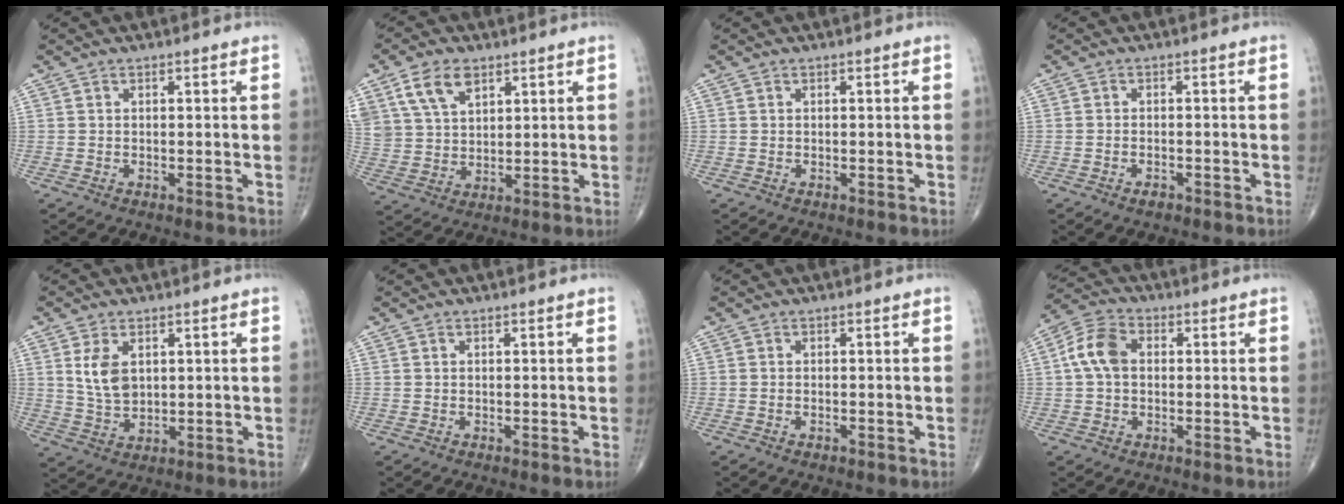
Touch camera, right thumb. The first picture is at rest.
{"total": 9.5, "force": [5.1, 5.8, 5.4], "torque": [-0.092, -0.012, 0.106]}
{"total": 0.0}
{"total": 1.7, "force": [-1.1, 0.8, 0.9], "torque": [-0.017, 0.005, -0.019]}
{"total": 6.7, "force": [2.0, 4.2, 4.9], "torque": [-0.080, -0.010, 0.048]}
{"total": 0.0}
{"total": 0.7, "force": [-0.4, 0.4, 0.5], "torque": [-0.011, 0.006, -0.005]}
{"total": 7.8, "force": [0.7, 5.5, 5.5], "torque": [-0.106, 0.023, 0.005]}